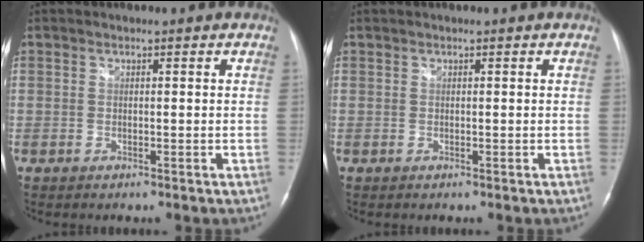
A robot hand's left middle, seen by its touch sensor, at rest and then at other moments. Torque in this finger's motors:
{"motor_torque": [0.10, -0.10, -0.08, -0.01]}